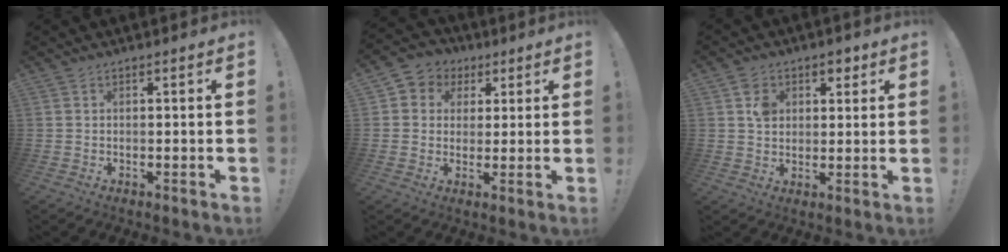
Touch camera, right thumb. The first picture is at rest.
{"total": 6.2, "force": [0.7, 6.0, 1.4], "torque": [-0.021, 0.002, 0.018]}
{"total": 6.4, "force": [2.9, 5.4, 1.8], "torque": [-0.013, -0.013, 0.051]}